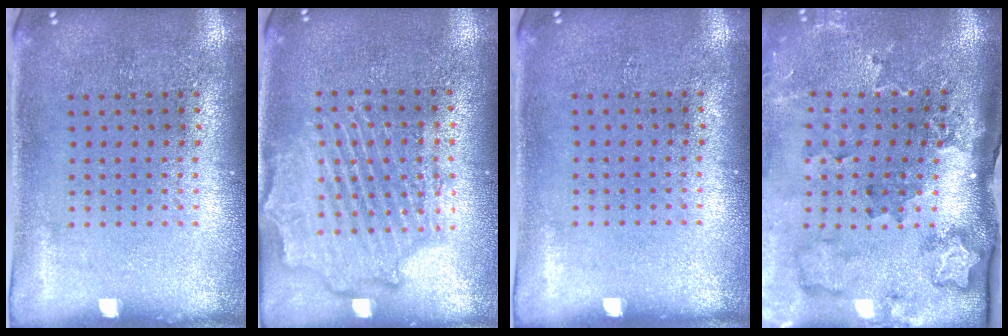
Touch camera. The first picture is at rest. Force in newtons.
{"total": 2.2, "press": 2.2, "slide": 0.6}
{"total": 0.0}
{"total": 2.3, "press": 2.0, "slide": 1.2}